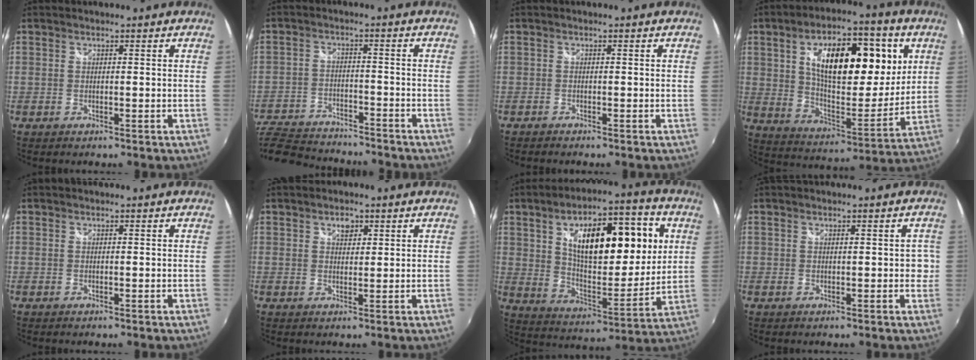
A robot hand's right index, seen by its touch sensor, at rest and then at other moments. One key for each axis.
{"total": 16.8, "fx": -14.6, "fy": 5.3, "fz": 6.3, "tx": -0.171, "ty": -0.019, "tz": -0.232}
{"total": 1.8, "fx": -0.6, "fy": -1.6, "fz": -0.6, "tx": 0.009, "ty": -0.012, "tz": -0.011}
{"total": 21.8, "fx": 7.4, "fy": 9.1, "fz": 18.4, "tx": -0.292, "ty": 0.003, "tz": 0.120}
{"total": 0.0}
{"total": 2.5, "fx": 1.3, "fy": 1.8, "fz": 1.3, "tx": -0.015, "ty": 0.006, "tz": 0.021}
{"total": 26.1, "fx": 8.8, "fy": 13.0, "fz": 20.8, "tx": -0.344, "ty": 0.024, "tz": 0.151}
{"total": 1.0, "fx": 0.3, "fy": -0.3, "fz": 0.9, "tx": 0.008, "ty": -0.002, "tz": 0.013}